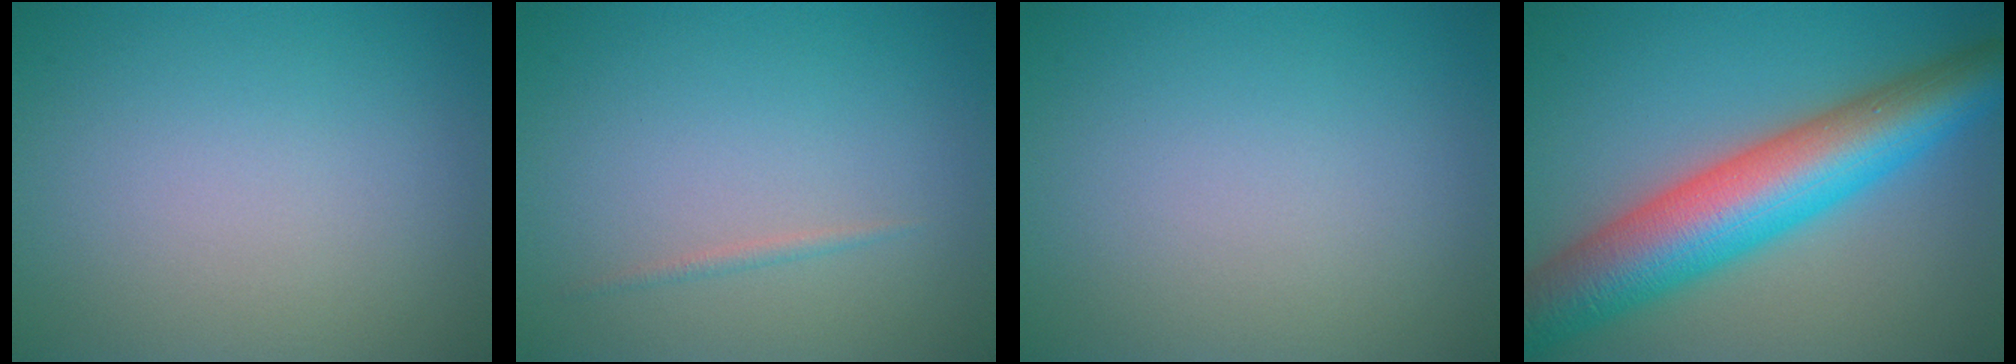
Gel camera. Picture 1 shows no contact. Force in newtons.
{"total": 0.6, "press": 0.6, "slide": 0.1}
{"total": 0.0}
{"total": 11.2, "press": 11.2, "slide": 0.2}